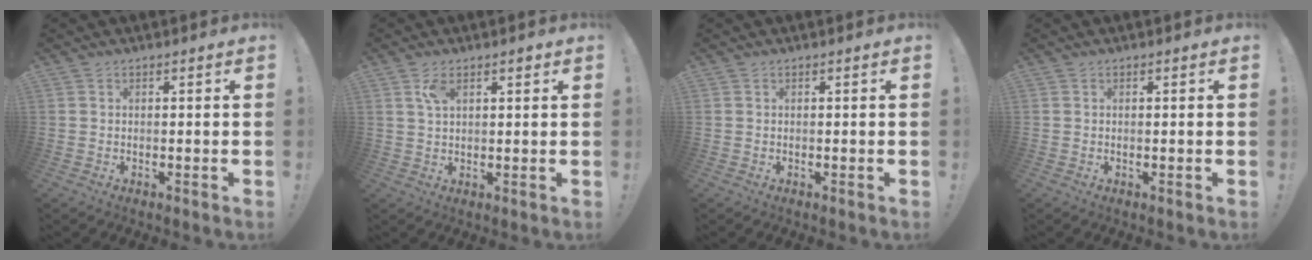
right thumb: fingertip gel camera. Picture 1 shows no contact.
{"total": 4.0, "force": [1.9, 1.7, 3.1], "torque": [-0.048, -0.004, 0.031]}
{"total": 0.0}
{"total": 0.7, "force": [-0.1, -0.3, 0.6], "torque": [-0.008, -0.002, -0.003]}